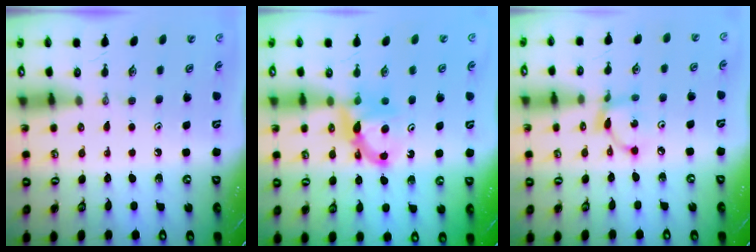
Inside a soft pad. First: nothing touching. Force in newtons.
{"total": 7.9, "press": 7.8, "slide": 0.5}
{"total": 6.5, "press": 6.5, "slide": 0.1}